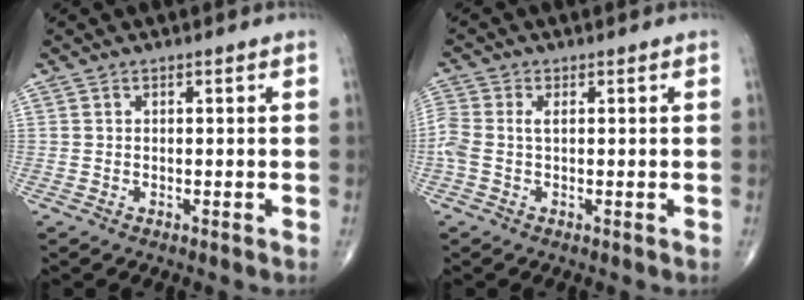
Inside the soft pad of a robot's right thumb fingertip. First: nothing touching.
{"total": 3.8, "force": [0.1, 2.0, 3.3], "torque": [-0.103, 0.014, 0.000]}